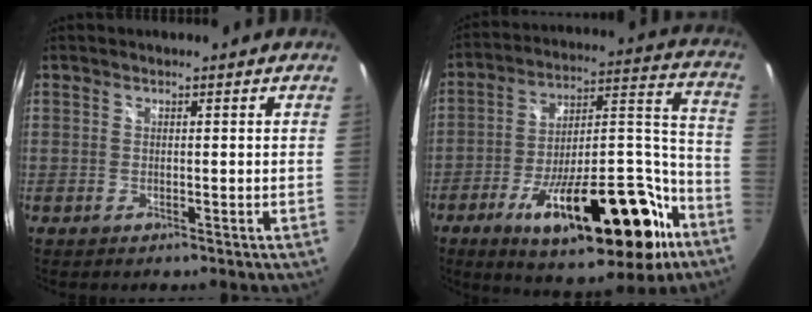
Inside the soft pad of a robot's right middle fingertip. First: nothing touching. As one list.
[{"total": 27.7, "force": [-14.9, 9.9, 21.1], "torque": [-0.318, 0.006, -0.226]}]